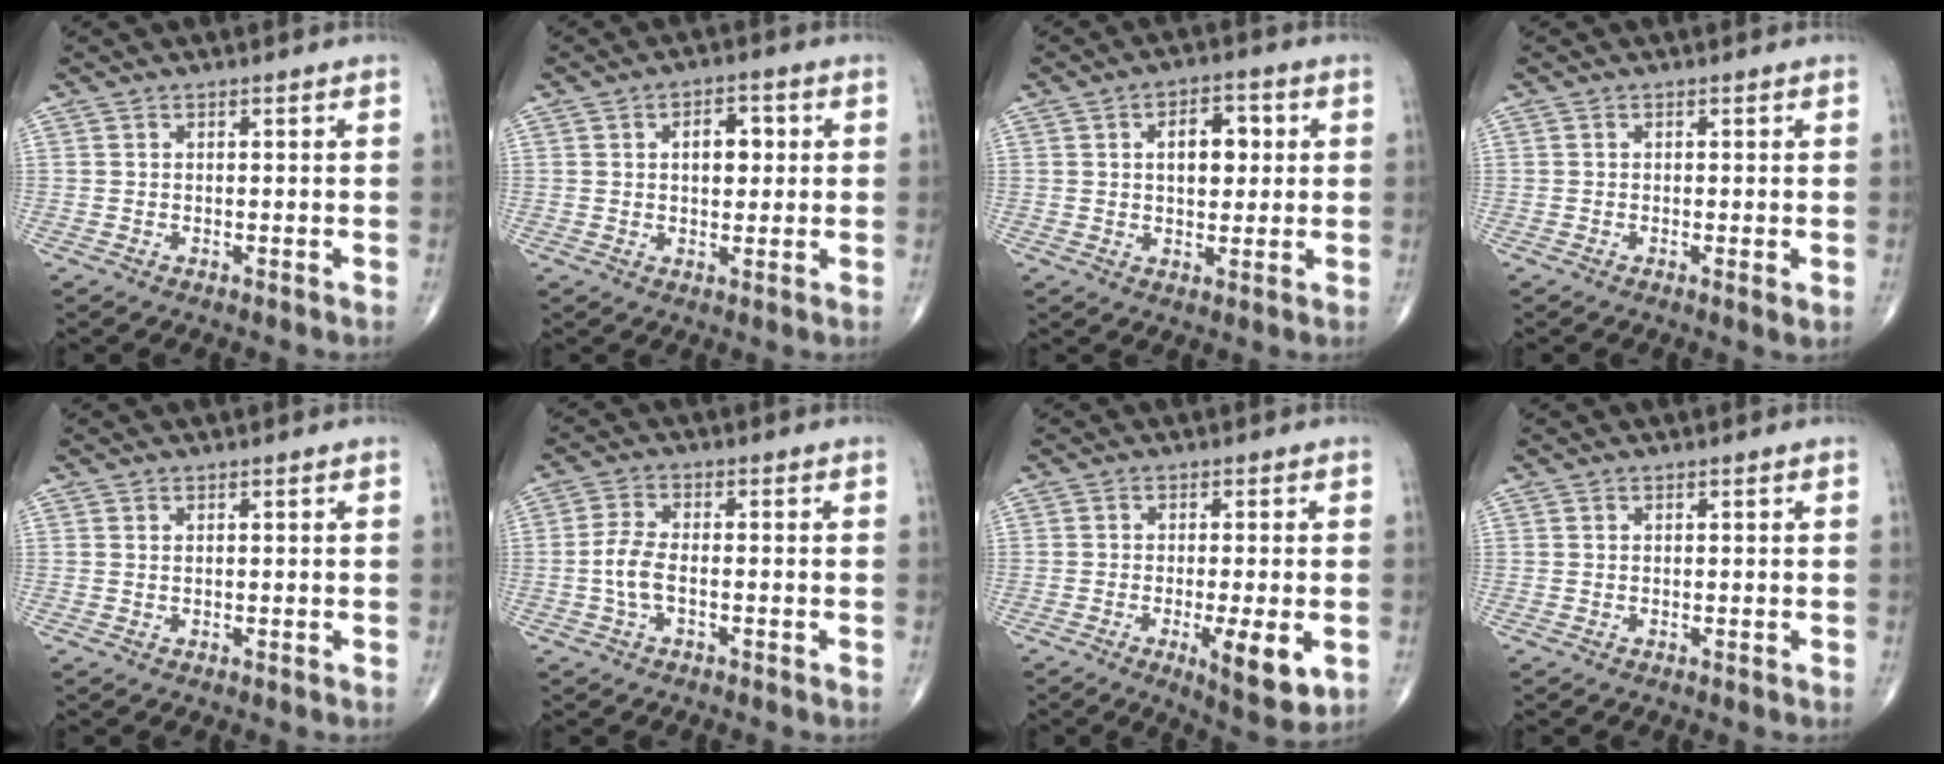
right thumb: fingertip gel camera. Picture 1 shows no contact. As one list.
[{"total": 5.8, "force": [1.2, 3.4, 4.5], "torque": [-0.047, 0.004, 0.015]}, {"total": 7.8, "force": [1.5, 4.5, 6.2], "torque": [-0.066, 0.003, 0.022]}, {"total": 1.4, "force": [-0.3, 0.2, 1.4], "torque": [-0.027, -0.008, -0.008]}, {"total": 0.0}, {"total": 4.7, "force": [-1.2, 2.2, 4.0], "torque": [-0.090, 0.014, -0.027]}, {"total": 8.7, "force": [-2.6, 2.1, 8.1], "torque": [-0.116, -0.017, -0.036]}, {"total": 0.0}]